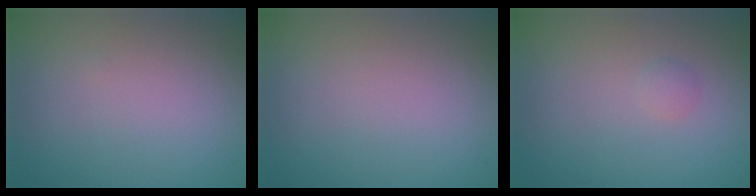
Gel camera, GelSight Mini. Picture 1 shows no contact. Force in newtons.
{"total": 0.0}
{"total": 0.6, "press": 0.6, "slide": 0.0}